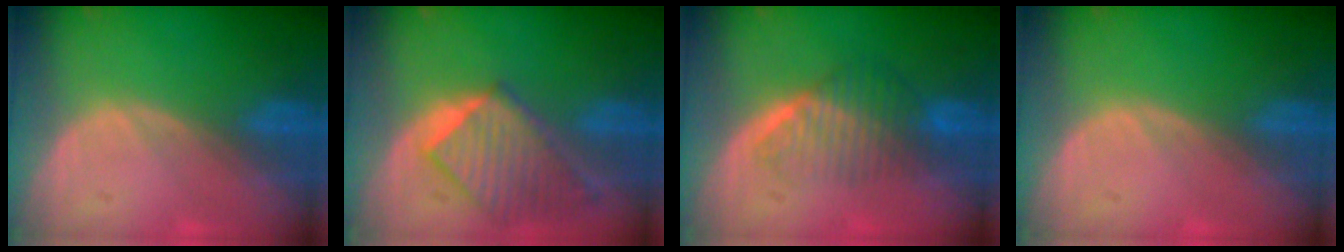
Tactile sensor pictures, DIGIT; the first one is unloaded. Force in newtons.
{"total": 9.1, "press": 8.0, "slide": 4.4}
{"total": 6.6, "press": 6.0, "slide": 2.8}
{"total": 0.0}